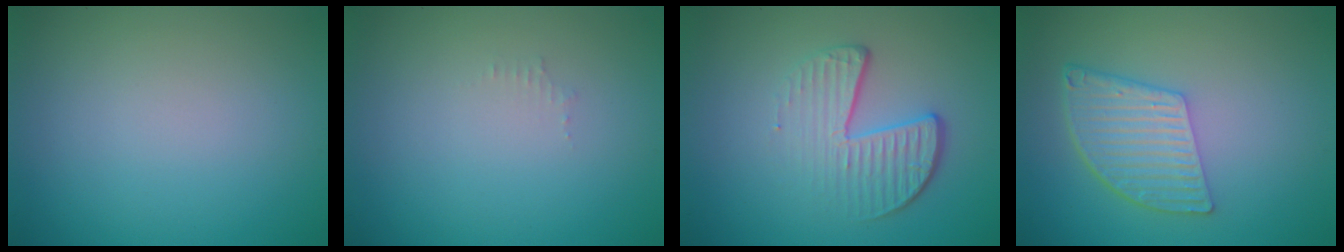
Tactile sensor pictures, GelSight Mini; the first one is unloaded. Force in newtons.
{"total": 0.6, "press": 0.6, "slide": 0.1}
{"total": 4.3, "press": 2.8, "slide": 3.3}
{"total": 5.2, "press": 3.8, "slide": 3.6}